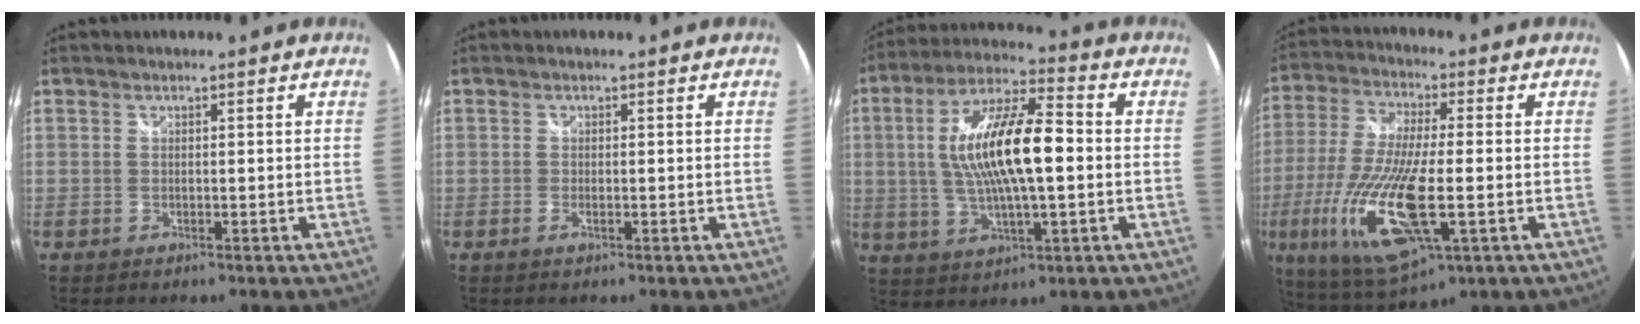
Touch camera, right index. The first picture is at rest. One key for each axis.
{"total": 1.0, "fx": -0.5, "fy": 0.3, "fz": 0.8, "tx": -0.016, "ty": -0.003, "tz": -0.009}
{"total": 16.5, "fx": 0.5, "fy": 5.0, "fz": 15.7, "tx": -0.297, "ty": 0.013, "tz": 0.005}
{"total": 20.5, "fx": -5.5, "fy": 6.1, "fz": 18.8, "tx": -0.397, "ty": -0.043, "tz": -0.096}